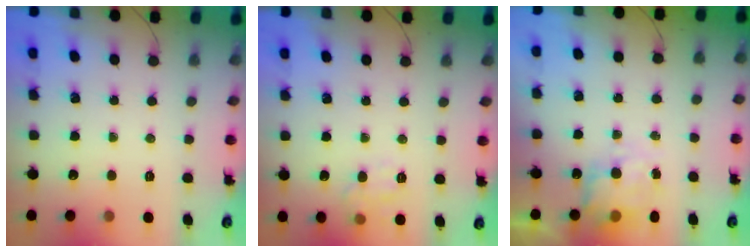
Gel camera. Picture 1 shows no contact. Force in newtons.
{"total": 8.1, "press": 8.0, "slide": 1.0}
{"total": 6.3, "press": 6.2, "slide": 0.6}